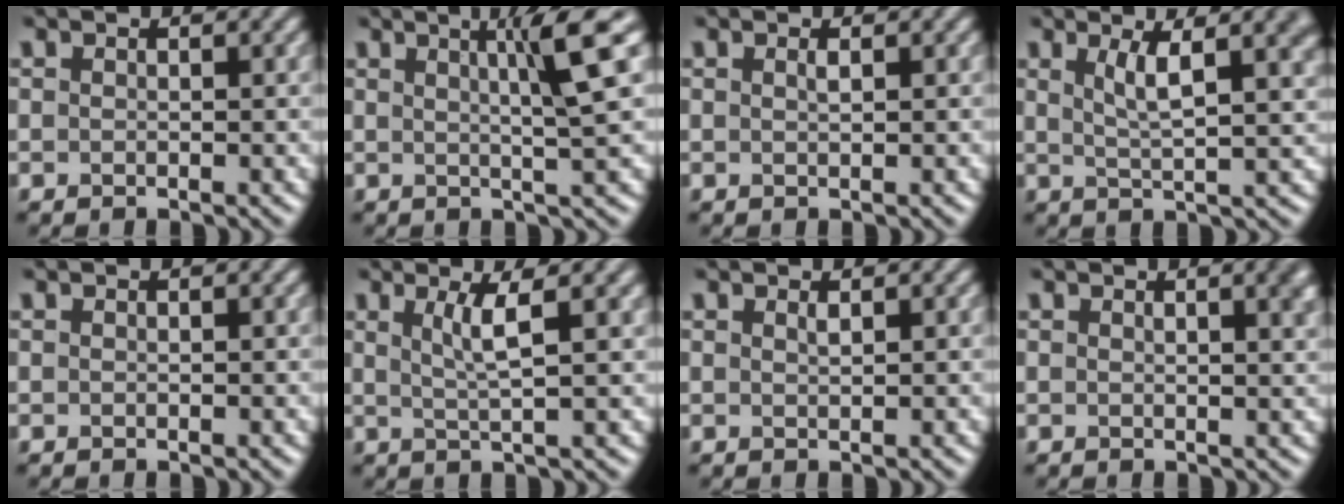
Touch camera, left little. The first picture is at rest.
{"total": 5.6, "force": [1.7, 0.6, 5.3], "torque": [-0.074, 0.010, 0.028]}
{"total": 0.6, "force": [0.2, 0.1, 0.5], "torque": [-0.008, 0.002, 0.004]}
{"total": 6.0, "force": [2.3, 1.7, 5.2], "torque": [-0.077, 0.005, 0.037]}
{"total": 0.0}
{"total": 3.6, "force": [1.3, 0.6, 3.3], "torque": [-0.054, 0.002, 0.023]}
{"total": 0.6, "force": [0.4, 0.1, 0.4], "torque": [-0.005, 0.000, 0.008]}
{"total": 2.8, "force": [1.2, 1.0, 2.3], "torque": [-0.012, 0.007, 0.014]}